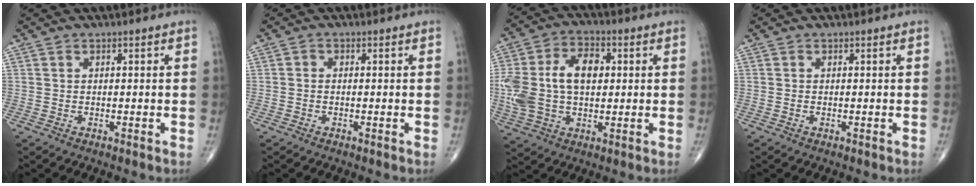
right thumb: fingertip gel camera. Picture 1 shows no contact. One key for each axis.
{"total": 0.7, "fx": -0.2, "fy": 0.6, "fz": 0.4, "tx": -0.002, "ty": 0.002, "tz": -0.009}
{"total": 16.0, "fx": 1.2, "fy": 10.1, "fz": 12.3, "tx": -0.247, "ty": 0.024, "tz": 0.023}
{"total": 0.0}